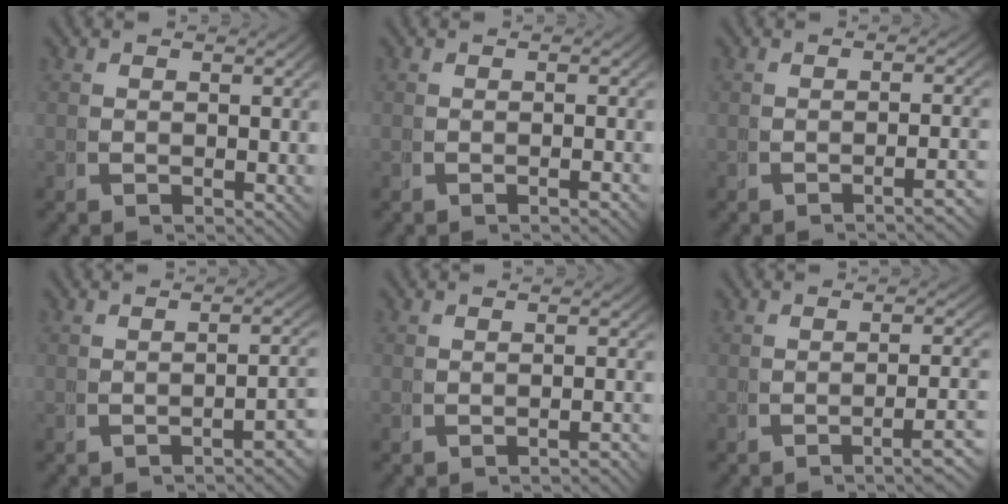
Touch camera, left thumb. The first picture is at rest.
{"total": 0.6, "force": [-0.4, -0.1, 0.5], "torque": [-0.009, 0.004, -0.007]}
{"total": 2.1, "force": [-1.4, -0.2, 1.6], "torque": [-0.021, 0.009, -0.024]}
{"total": 4.0, "force": [-2.7, 0.7, 2.8], "torque": [-0.034, 0.002, -0.037]}
{"total": 1.6, "force": [-1.5, -0.2, 0.7], "torque": [-0.016, 0.002, -0.022]}
{"total": 3.7, "force": [-2.1, 0.2, 3.0], "torque": [-0.037, 0.006, -0.033]}